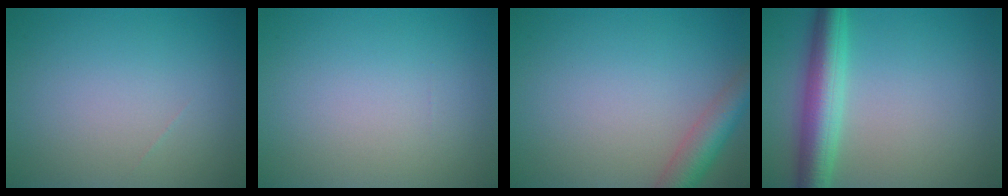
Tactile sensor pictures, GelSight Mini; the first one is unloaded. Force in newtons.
{"total": 0.0}
{"total": 3.9, "press": 3.9, "slide": 0.3}
{"total": 5.6, "press": 5.6, "slide": 0.2}